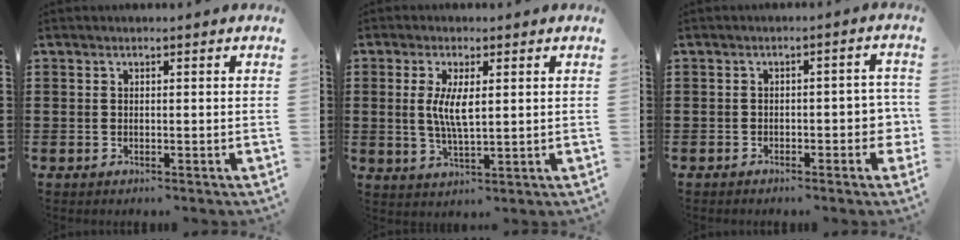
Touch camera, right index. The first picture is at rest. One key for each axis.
{"total": 5.2, "fx": 0.8, "fy": 1.6, "fz": 4.9, "tx": -0.097, "ty": 0.005, "tz": 0.013}
{"total": 3.4, "fx": -1.5, "fy": 1.5, "fz": 2.6, "tx": -0.038, "ty": 0.001, "tz": -0.031}